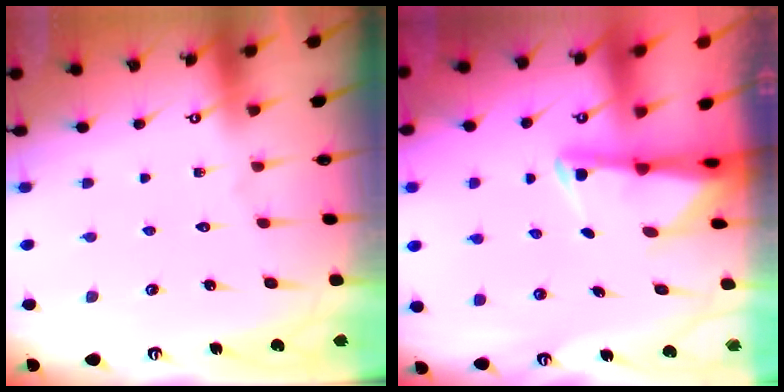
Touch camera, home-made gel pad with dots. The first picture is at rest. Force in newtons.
{"total": 2.5, "press": 2.5, "slide": 0.5}